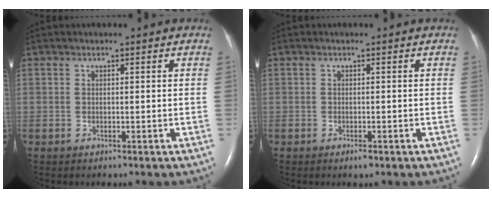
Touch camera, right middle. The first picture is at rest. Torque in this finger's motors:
{"motor_torque": [0.16, -0.09, 0.04, 0.03]}